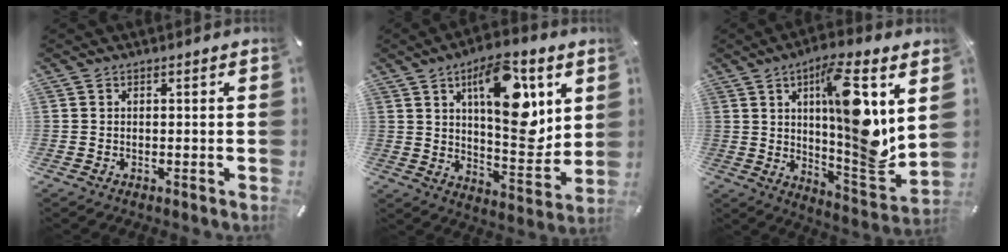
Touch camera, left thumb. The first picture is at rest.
{"total": 18.2, "force": [7.4, 7.6, 14.8], "torque": [-0.226, -0.034, 0.114]}
{"total": 18.0, "force": [5.9, 4.4, 16.4], "torque": [-0.239, -0.044, 0.086]}